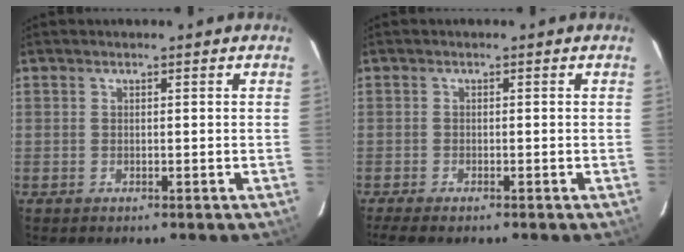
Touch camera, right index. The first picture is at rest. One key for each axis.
{"total": 3.6, "fx": -2.9, "fy": 0.6, "fz": 2.0, "tx": -0.050, "ty": -0.016, "tz": -0.052}